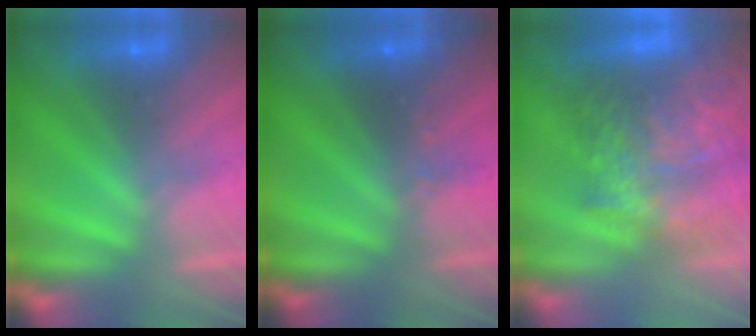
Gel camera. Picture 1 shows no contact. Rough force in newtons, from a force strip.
{"total": 2.4}
{"total": 11.1}